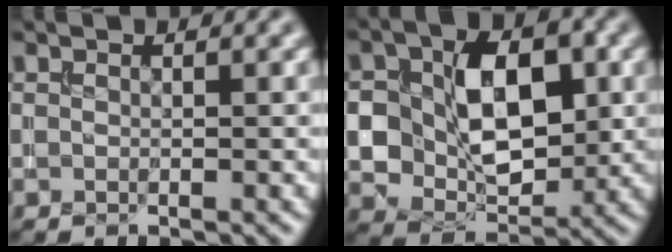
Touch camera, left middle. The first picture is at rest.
{"total": 9.7, "force": [0.7, 6.6, 7.1], "torque": [-0.113, -0.004, 0.023]}